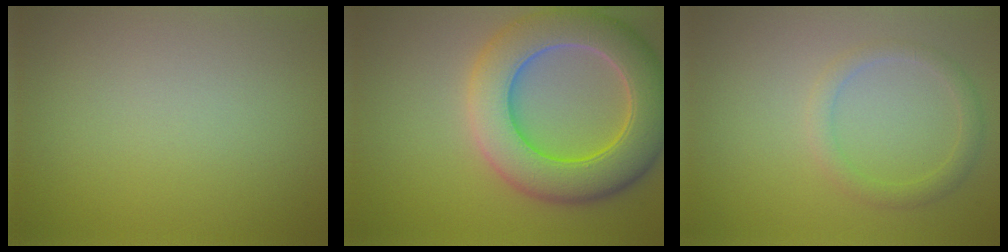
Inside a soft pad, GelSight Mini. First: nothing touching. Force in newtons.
{"total": 9.6, "press": 9.6, "slide": 0.4}
{"total": 1.9, "press": 1.9, "slide": 0.1}